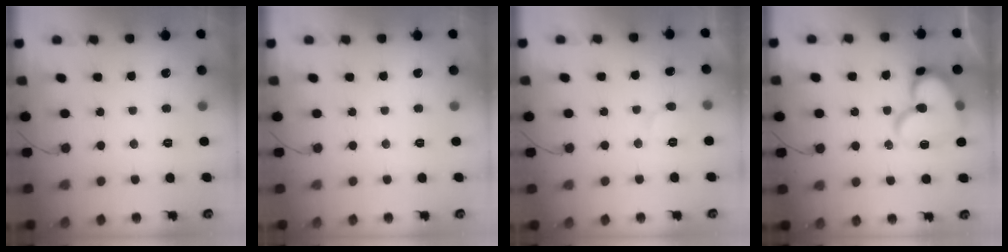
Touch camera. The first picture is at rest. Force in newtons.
{"total": 0.0}
{"total": 5.9, "press": 5.9, "slide": 0.5}
{"total": 17.3, "press": 17.3, "slide": 1.5}